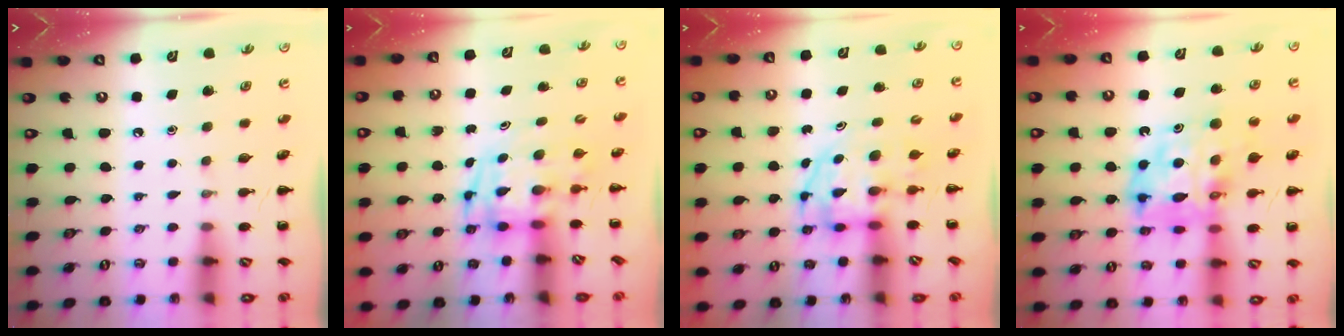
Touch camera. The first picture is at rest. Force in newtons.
{"total": 3.4, "press": 3.3, "slide": 0.7}
{"total": 3.5, "press": 3.4, "slide": 0.5}
{"total": 14.8, "press": 14.2, "slide": 4.0}